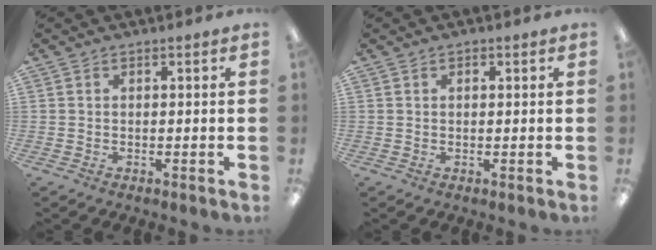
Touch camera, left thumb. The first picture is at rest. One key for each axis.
{"total": 0.8, "fx": 0.4, "fy": 0.5, "fz": 0.5, "tx": -0.001, "ty": 0.000, "tz": 0.004}